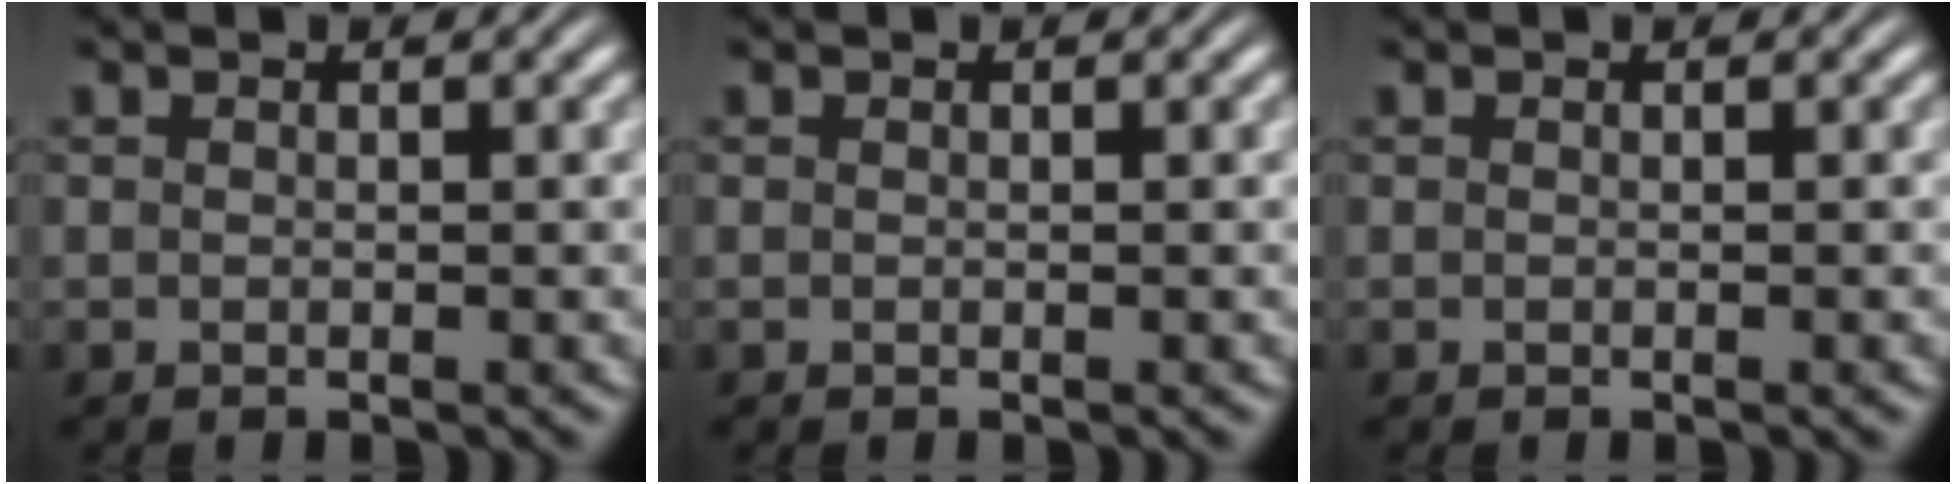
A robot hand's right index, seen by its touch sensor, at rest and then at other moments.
{"total": 0.0}
{"total": 0.0}